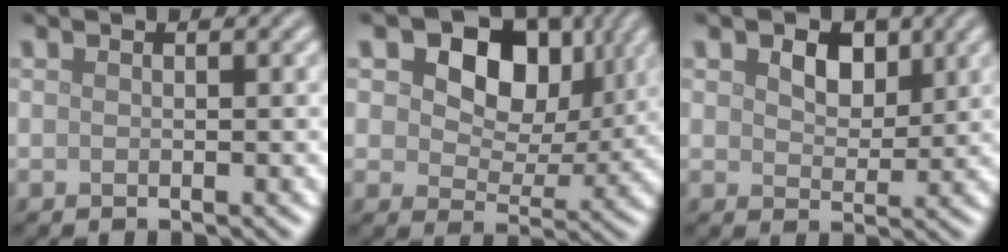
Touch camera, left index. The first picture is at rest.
{"total": 10.2, "force": [4.4, 6.4, 6.6], "torque": [-0.099, 0.013, 0.050]}
{"total": 3.1, "force": [1.3, 2.0, 1.9], "torque": [-0.038, -0.001, 0.017]}